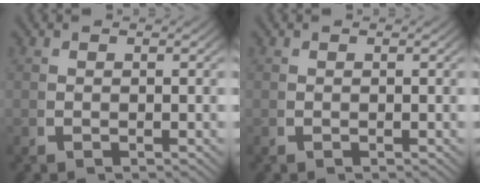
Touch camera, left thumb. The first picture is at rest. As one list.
[{"total": 0.0}]